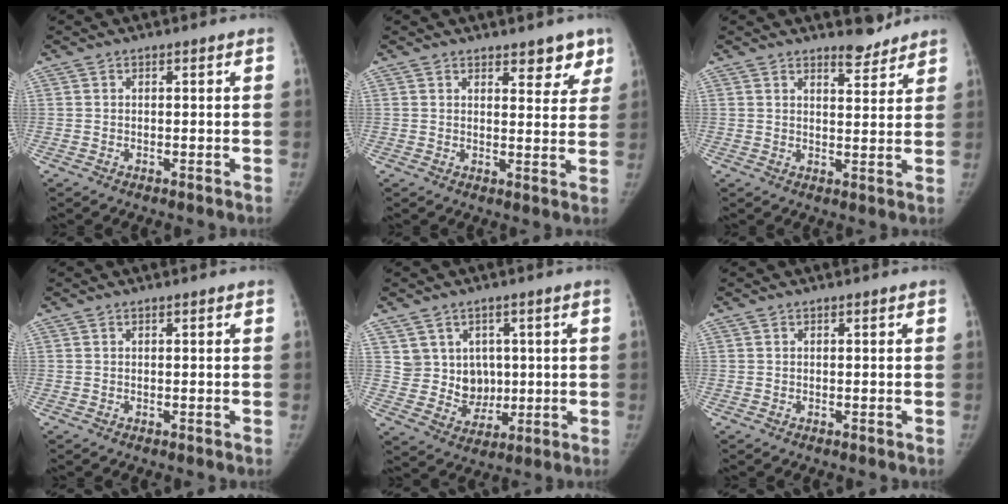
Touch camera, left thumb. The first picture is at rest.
{"total": 5.5, "force": [3.9, 2.6, 2.8], "torque": [0.003, -0.022, 0.050]}
{"total": 4.0, "force": [3.7, 1.3, 1.1], "torque": [0.004, -0.031, 0.054]}
{"total": 0.0}
{"total": 7.8, "force": [2.1, 7.2, 2.0], "torque": [0.011, -0.009, 0.048]}
{"total": 0.0}